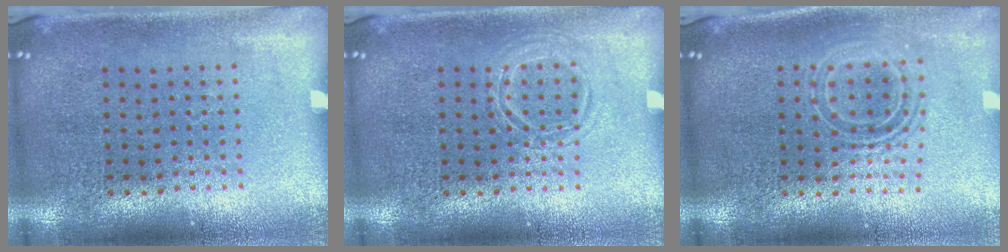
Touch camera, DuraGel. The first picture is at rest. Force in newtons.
{"total": 1.3, "press": 1.3, "slide": 0.2}
{"total": 1.6, "press": 1.3, "slide": 1.0}